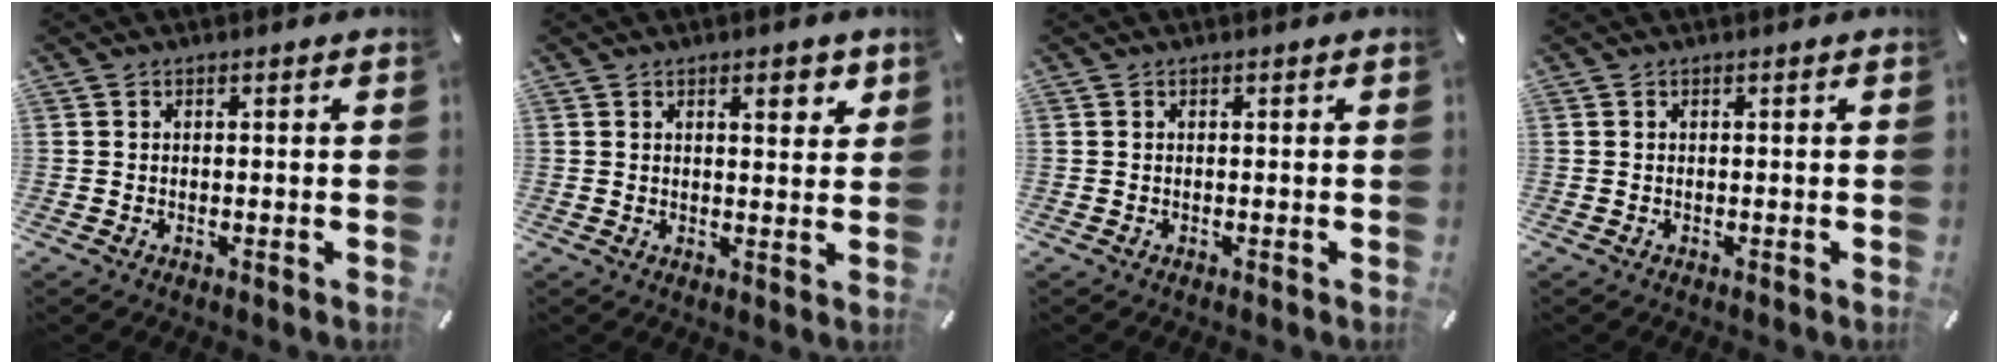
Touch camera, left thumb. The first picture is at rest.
{"total": 4.0, "force": [2.3, 1.7, 2.8], "torque": [-0.036, -0.007, 0.034]}
{"total": 0.0}
{"total": 0.0}